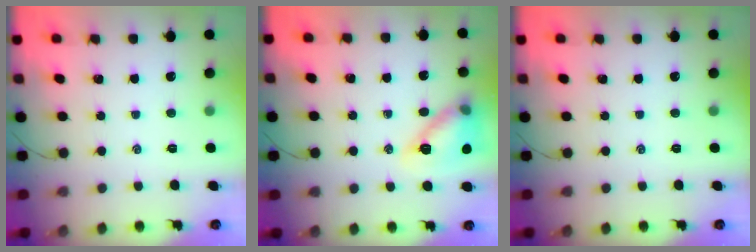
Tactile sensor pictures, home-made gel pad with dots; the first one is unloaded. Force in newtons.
{"total": 13.4, "press": 13.3, "slide": 1.8}
{"total": 0.0}